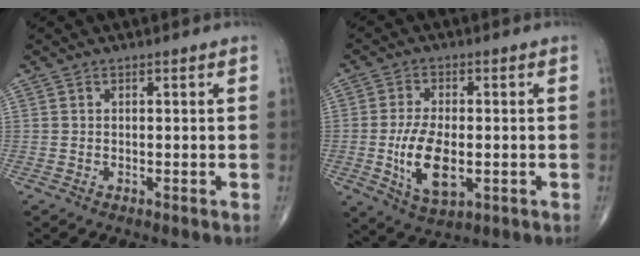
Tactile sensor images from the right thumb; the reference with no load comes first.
{"total": 10.3, "force": [-1.8, 5.1, 8.8], "torque": [-0.161, -0.006, -0.027]}